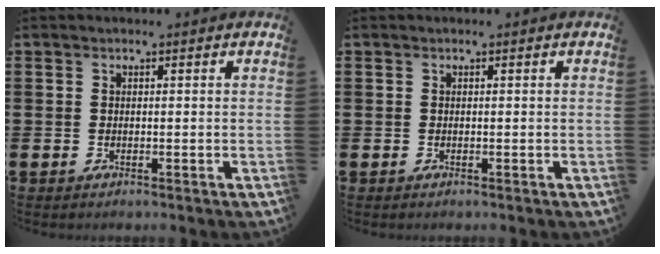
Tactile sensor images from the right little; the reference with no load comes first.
{"total": 0.0}